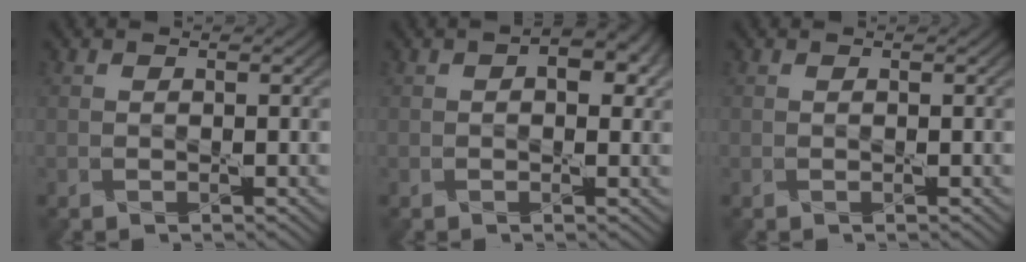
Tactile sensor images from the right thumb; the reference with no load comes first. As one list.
[{"total": 4.1, "force": [1.0, 2.4, 3.2], "torque": [-0.043, -0.003, 0.012]}, {"total": 0.0}]